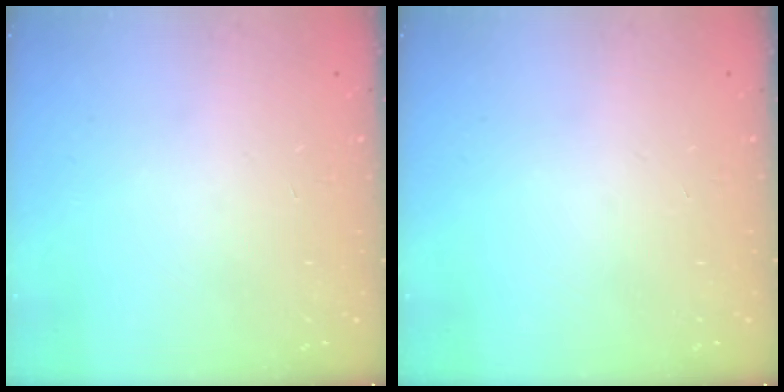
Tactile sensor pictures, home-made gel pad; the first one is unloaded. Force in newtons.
{"total": 0.0}